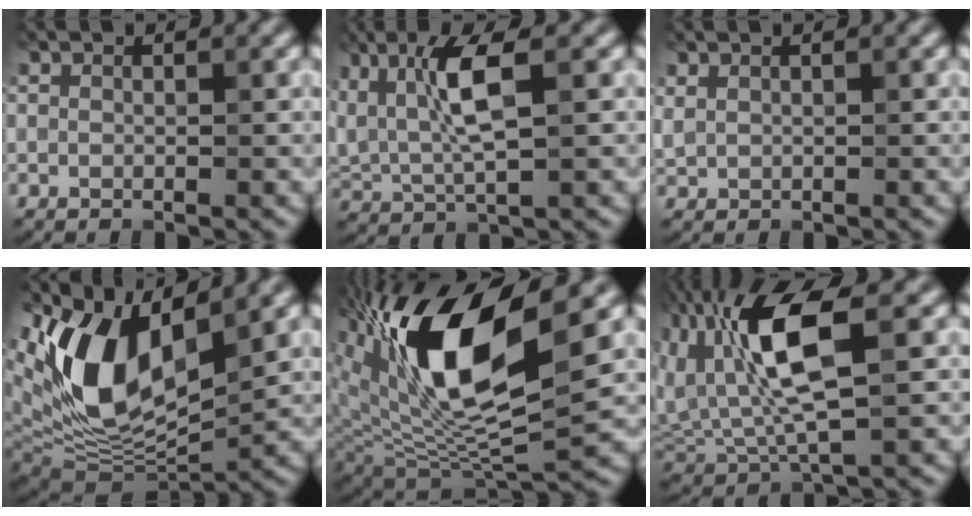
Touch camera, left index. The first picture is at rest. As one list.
[{"total": 5.6, "force": [1.4, 1.6, 5.2], "torque": [-0.105, 0.003, 0.030]}, {"total": 0.6, "force": [0.6, 0.2, 0.3], "torque": [-0.010, 0.000, 0.014]}, {"total": 12.5, "force": [4.3, 6.3, 9.9], "torque": [-0.196, 0.000, 0.077]}, {"total": 13.9, "force": [5.3, 5.4, 11.6], "torque": [-0.217, 0.001, 0.099]}, {"total": 10.8, "force": [2.5, 4.3, 9.6], "torque": [-0.197, 0.013, 0.040]}]